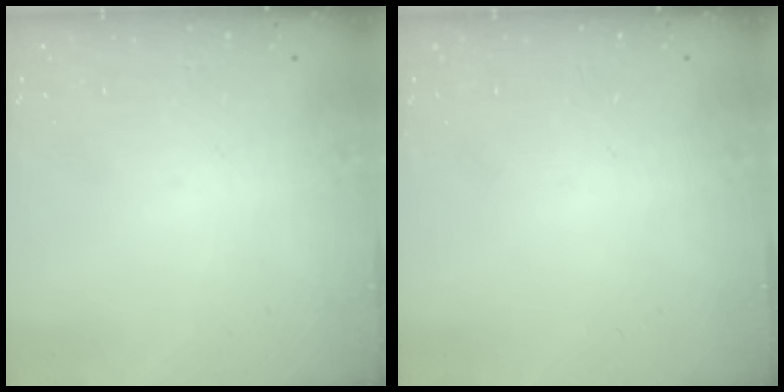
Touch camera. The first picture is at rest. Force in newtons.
{"total": 0.0}